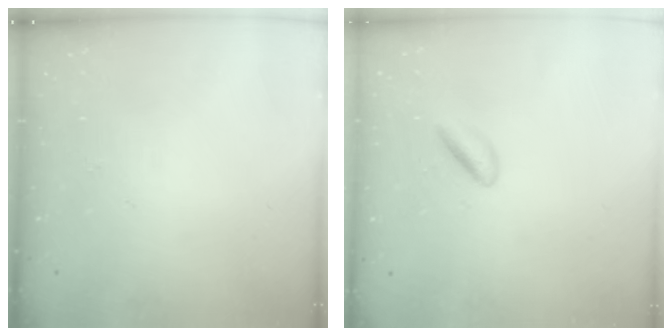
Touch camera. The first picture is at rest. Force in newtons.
{"total": 2.6, "press": 2.3, "slide": 1.1}